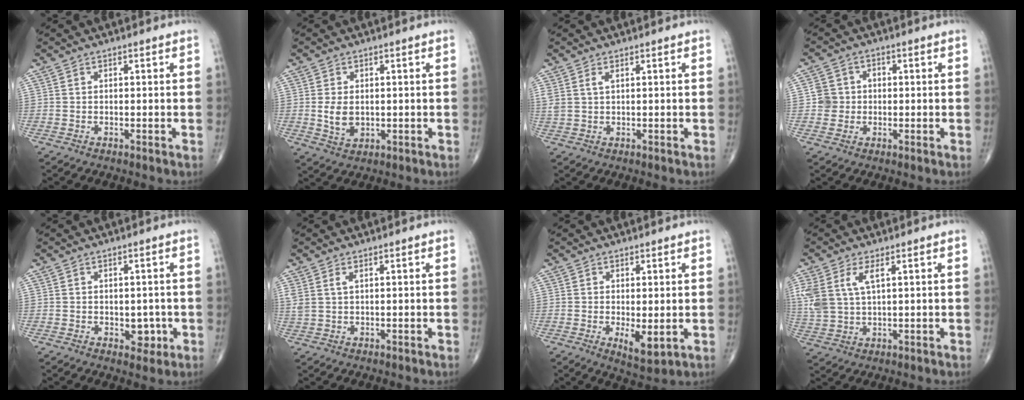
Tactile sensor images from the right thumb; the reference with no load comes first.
{"total": 4.8, "force": [0.0, 3.2, 3.5], "torque": [-0.057, -0.008, 0.009]}
{"total": 2.1, "force": [1.0, 0.9, 1.6], "torque": [-0.041, 0.007, 0.028]}
{"total": 4.3, "force": [-0.2, 4.2, 0.9], "torque": [0.011, 0.010, -0.008]}
{"total": 3.5, "force": [-0.7, 2.5, 2.3], "torque": [-0.006, 0.002, -0.005]}
{"total": 2.3, "force": [1.1, 0.9, 1.8], "torque": [-0.049, 0.008, 0.031]}
{"total": 5.1, "force": [-0.8, 2.1, 4.6], "torque": [-0.071, -0.017, -0.006]}
{"total": 8.1, "force": [3.0, 3.8, 6.5], "torque": [-0.160, 0.002, 0.070]}